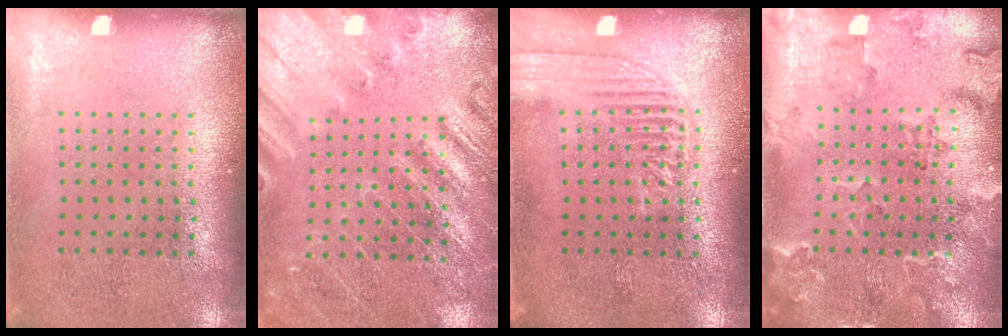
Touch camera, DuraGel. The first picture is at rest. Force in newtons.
{"total": 2.4, "press": 2.4, "slide": 0.3}
{"total": 2.3, "press": 2.3, "slide": 0.4}
{"total": 2.4, "press": 2.2, "slide": 0.8}